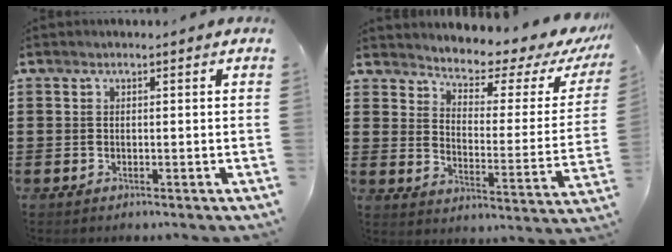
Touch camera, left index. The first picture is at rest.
{"total": 3.4, "force": [3.1, 0.8, 1.3], "torque": [-0.040, -0.032, 0.040]}